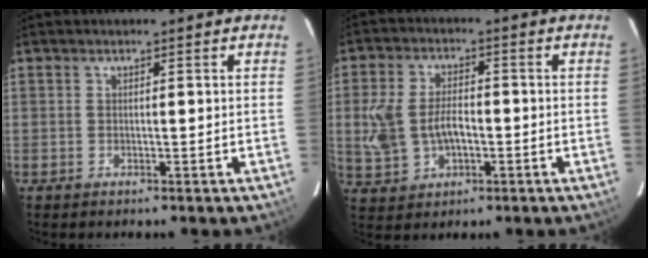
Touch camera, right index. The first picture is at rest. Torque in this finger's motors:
{"motor_torque": [0.17, 0.09, 0.15, 0.10]}